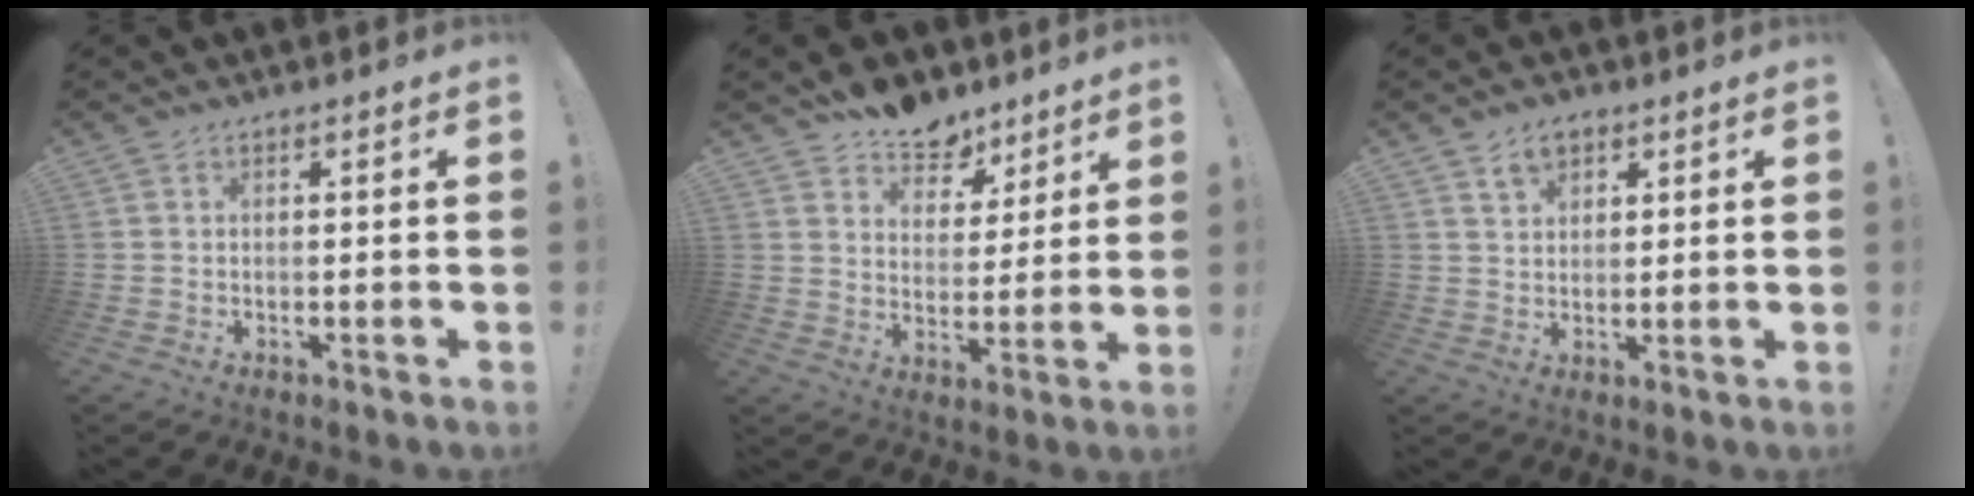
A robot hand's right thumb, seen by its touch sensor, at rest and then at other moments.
{"total": 10.1, "force": [8.0, 5.7, 2.2], "torque": [-0.028, -0.064, 0.153]}
{"total": 5.0, "force": [3.1, 3.3, 2.0], "torque": [-0.032, -0.010, 0.057]}